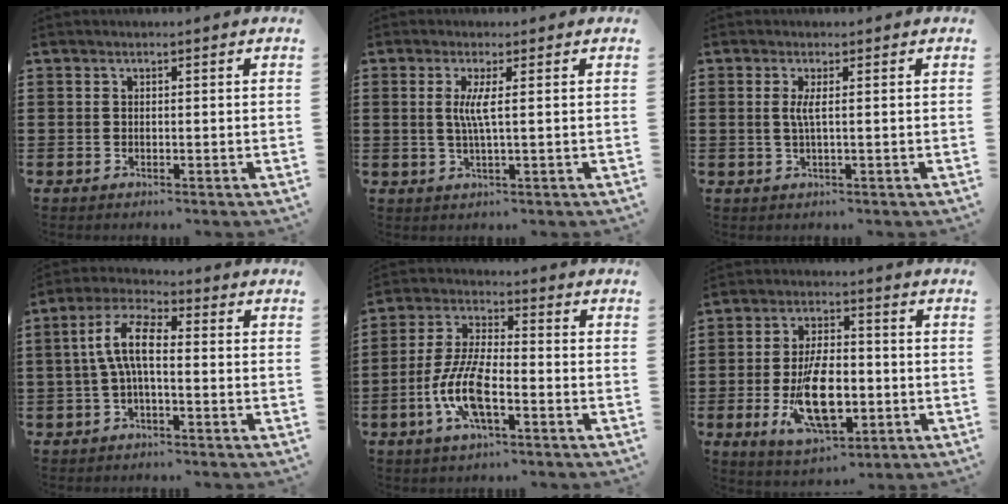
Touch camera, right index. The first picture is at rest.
{"total": 3.6, "force": [0.5, -0.1, 3.5], "torque": [-0.076, -0.010, 0.004]}
{"total": 2.2, "force": [0.3, -0.1, 2.2], "torque": [-0.043, -0.005, 0.004]}
{"total": 7.0, "force": [-0.4, 2.6, 6.4], "torque": [-0.145, 0.001, -0.014]}
{"total": 9.4, "force": [-3.4, 3.3, 8.2], "torque": [-0.189, -0.008, -0.069]}
{"total": 11.6, "force": [-2.9, 5.5, 9.8], "torque": [-0.175, -0.006, -0.048]}